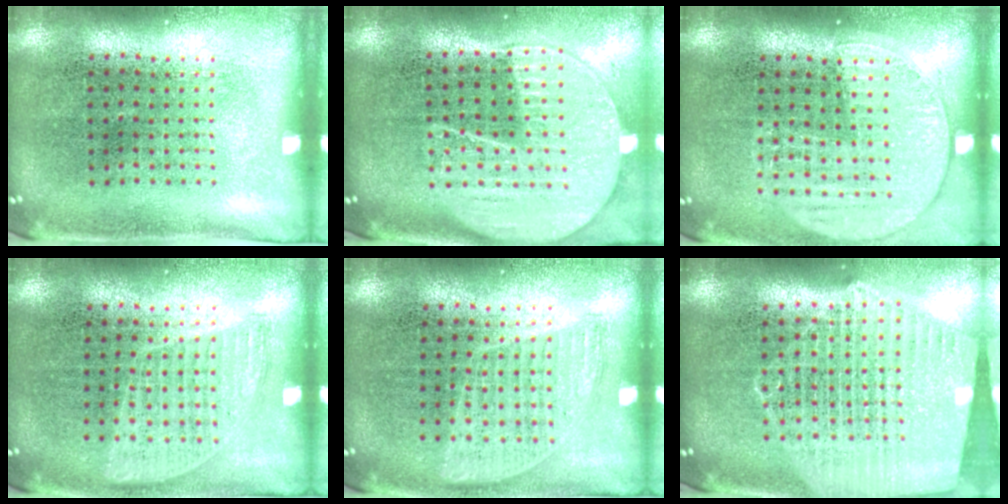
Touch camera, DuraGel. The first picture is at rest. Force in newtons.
{"total": 2.0, "press": 1.8, "slide": 1.0}
{"total": 1.5, "press": 1.3, "slide": 0.7}
{"total": 0.9, "press": 0.8, "slide": 0.4}
{"total": 0.9, "press": 0.8, "slide": 0.4}
{"total": 1.8, "press": 1.7, "slide": 0.6}